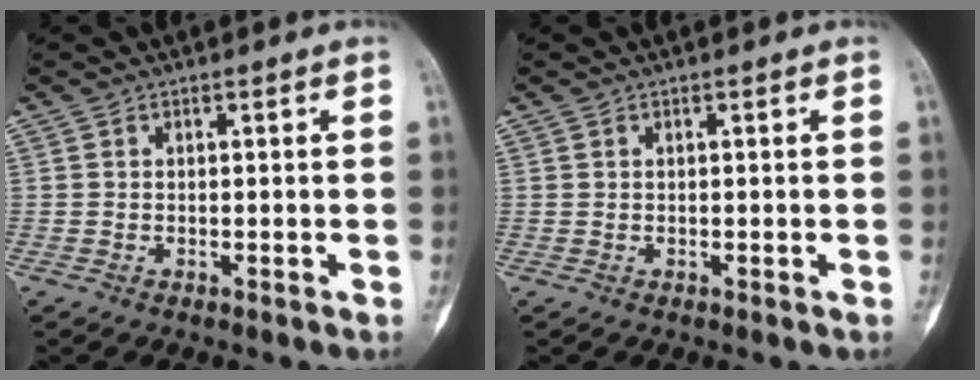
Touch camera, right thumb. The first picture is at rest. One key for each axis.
{"total": 0.0}